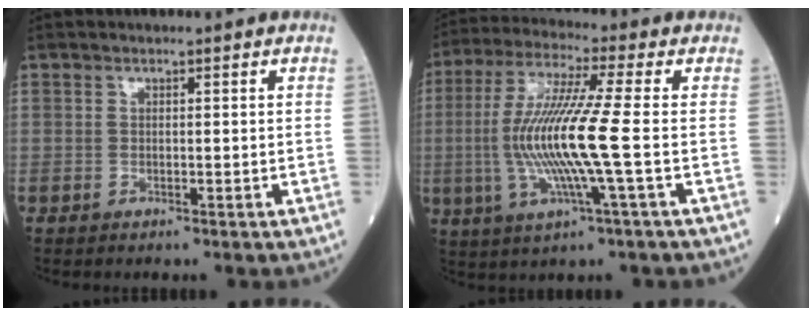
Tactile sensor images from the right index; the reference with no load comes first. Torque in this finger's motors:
{"motor_torque": [2.00, -0.05, 1.05, 0.21]}